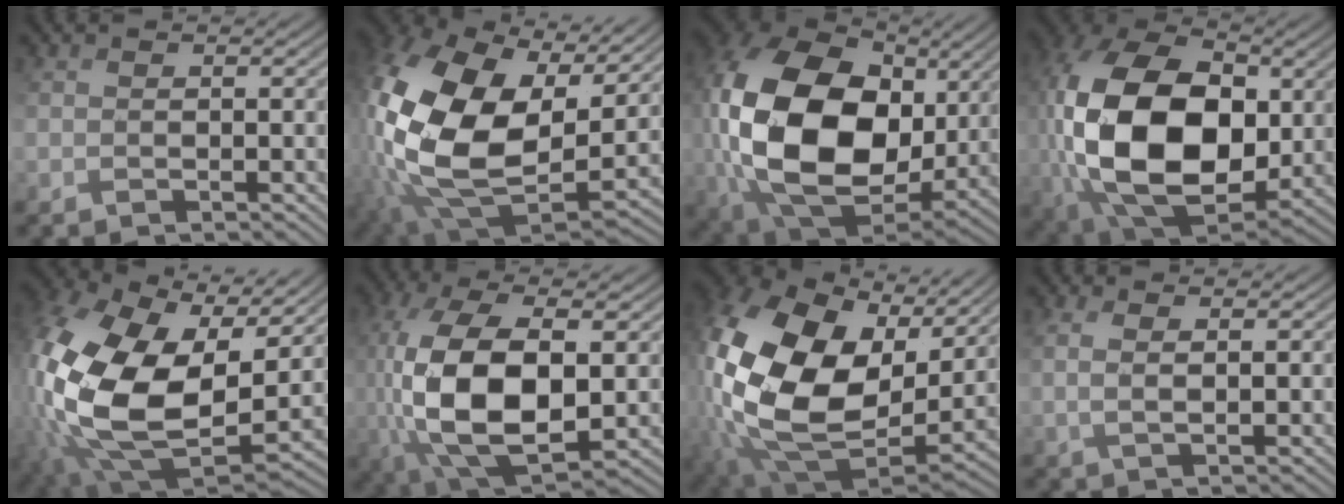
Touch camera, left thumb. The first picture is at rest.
{"total": 20.2, "force": [4.6, 12.7, 15.0], "torque": [-0.377, -0.019, 0.112]}
{"total": 20.9, "force": [2.7, 14.4, 14.9], "torque": [-0.384, -0.021, 0.078]}
{"total": 19.5, "force": [1.5, 12.5, 14.8], "torque": [-0.342, -0.019, 0.054]}
{"total": 19.6, "force": [2.4, 12.3, 15.0], "torque": [-0.375, -0.041, 0.077]}
{"total": 14.5, "force": [0.7, 6.6, 12.9], "torque": [-0.302, -0.011, 0.031]}
{"total": 21.6, "force": [5.9, 14.6, 14.8], "torque": [-0.382, -0.015, 0.144]}
{"total": 2.0, "force": [1.7, -0.5, 1.0], "torque": [-0.024, 0.011, 0.034]}